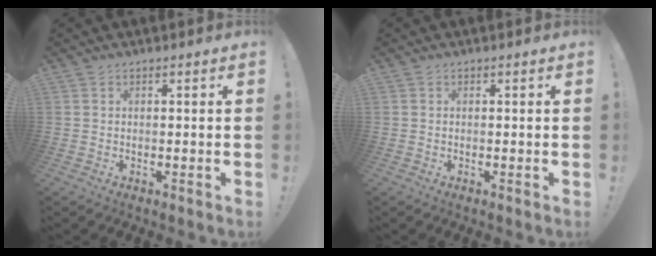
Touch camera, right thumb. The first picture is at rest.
{"total": 0.0}